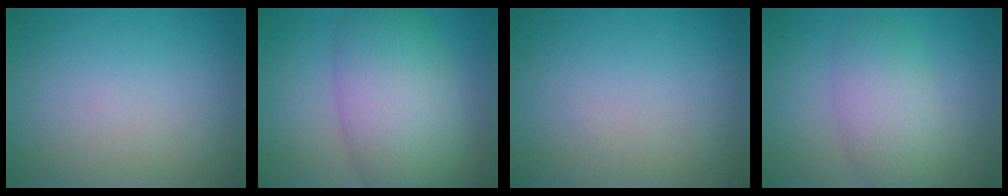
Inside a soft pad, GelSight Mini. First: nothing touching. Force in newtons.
{"total": 8.6, "press": 8.6, "slide": 0.2}
{"total": 0.0}
{"total": 4.6, "press": 4.6, "slide": 0.1}